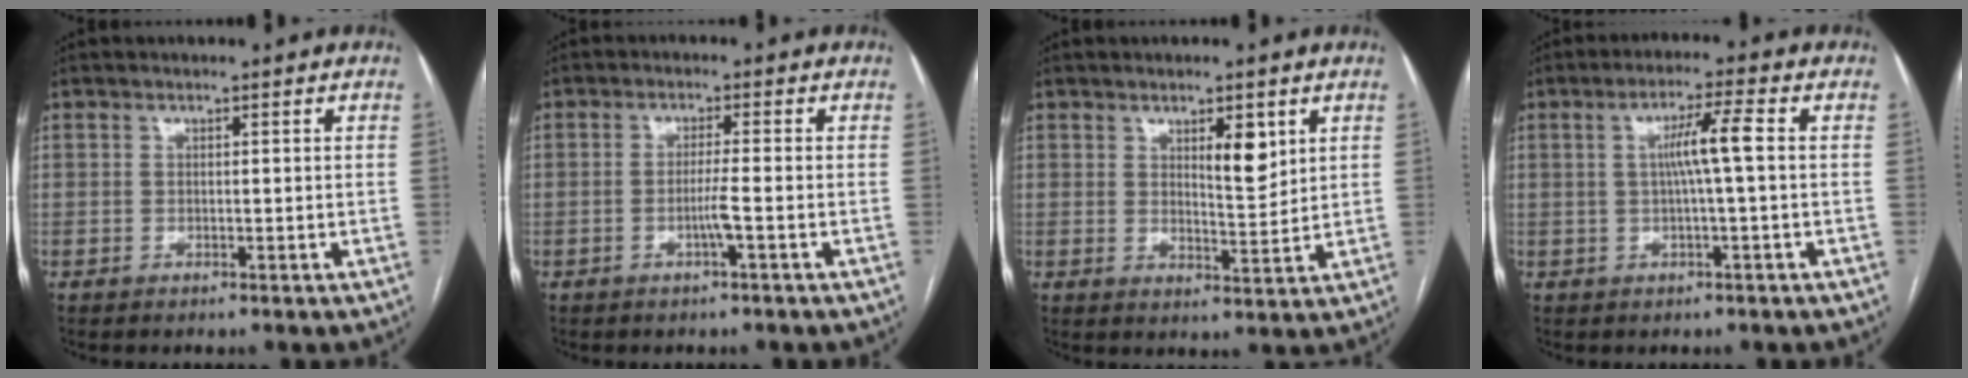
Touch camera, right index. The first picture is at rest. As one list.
[{"total": 2.8, "force": [-1.0, -0.5, 2.5], "torque": [-0.047, -0.002, -0.020]}, {"total": 4.9, "force": [2.3, 1.3, 4.1], "torque": [-0.068, -0.008, 0.041]}, {"total": 5.2, "force": [0.4, -0.6, 5.1], "torque": [-0.092, 0.008, 0.009]}]